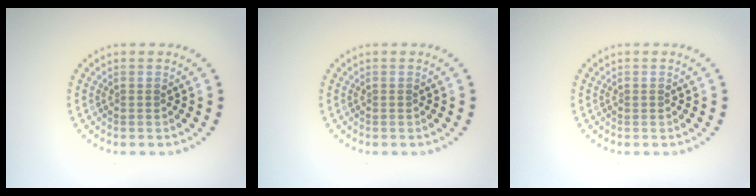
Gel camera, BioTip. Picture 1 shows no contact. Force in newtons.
{"total": 0.0}
{"total": 0.0}